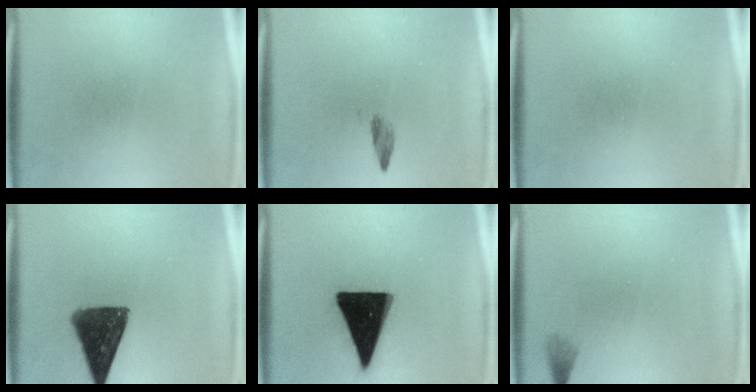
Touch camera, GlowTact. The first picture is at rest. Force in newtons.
{"total": 1.4}
{"total": 0.0}
{"total": 11.7}
{"total": 19.8}
{"total": 1.0}